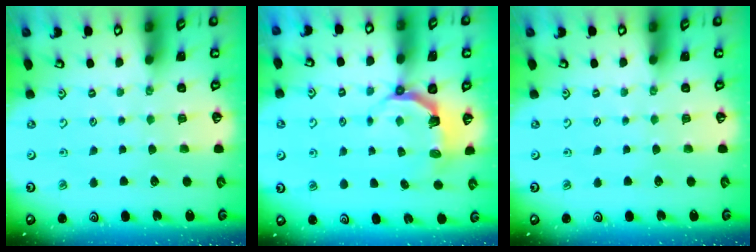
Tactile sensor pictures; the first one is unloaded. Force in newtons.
{"total": 4.8, "press": 3.2, "slide": 3.6}
{"total": 0.0}